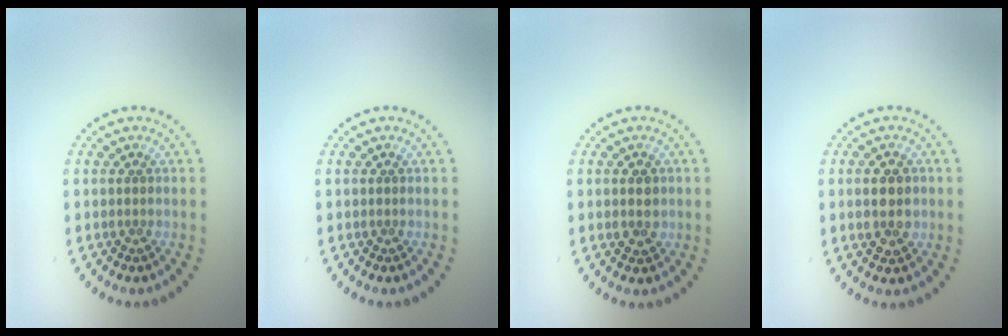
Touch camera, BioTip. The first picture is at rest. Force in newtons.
{"total": 0.0}
{"total": 1.7, "press": 1.7, "slide": 0.2}
{"total": 2.8, "press": 2.8, "slide": 0.1}